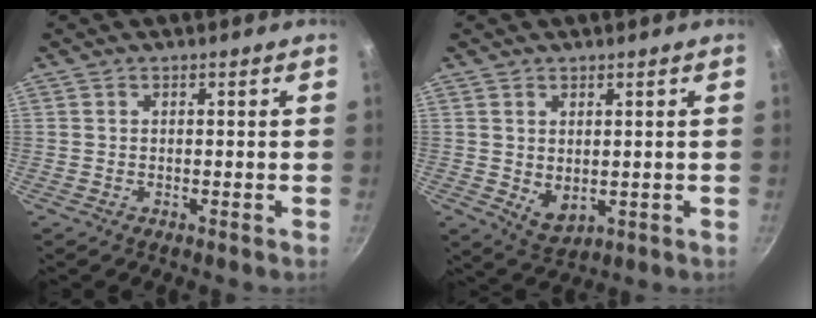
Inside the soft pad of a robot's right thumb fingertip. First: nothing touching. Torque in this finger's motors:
{"motor_torque": [-0.59, 0.17, 0.31, 0.49, 0.02]}